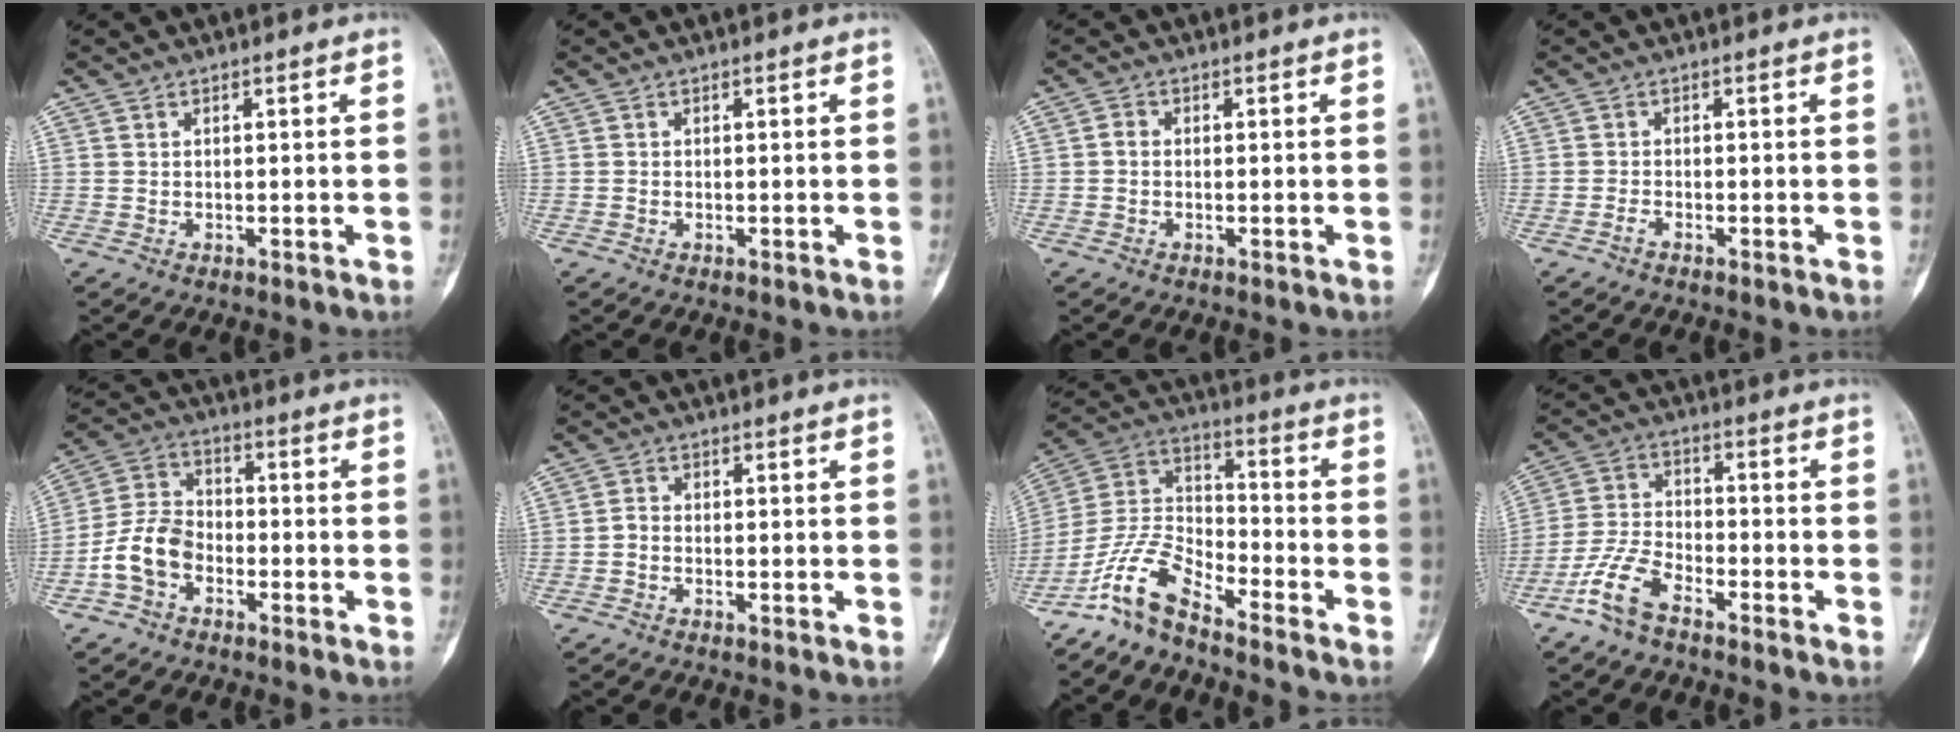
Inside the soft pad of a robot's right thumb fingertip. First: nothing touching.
{"total": 0.0}
{"total": 1.1, "force": [-0.3, 0.9, 0.6], "torque": [-0.004, 0.002, -0.010]}
{"total": 0.9, "force": [-0.7, 0.2, 0.5], "torque": [-0.014, 0.002, -0.017]}
{"total": 9.1, "force": [-3.7, 6.3, 5.4], "torque": [-0.100, 0.036, -0.080]}
{"total": 1.5, "force": [-0.7, 1.0, 0.9], "torque": [-0.011, 0.008, -0.018]}
{"total": 10.4, "force": [-8.5, 3.1, 5.3], "torque": [-0.115, 0.077, -0.176]}
{"total": 8.2, "force": [-5.5, 3.4, 5.1], "torque": [-0.116, 0.028, -0.118]}